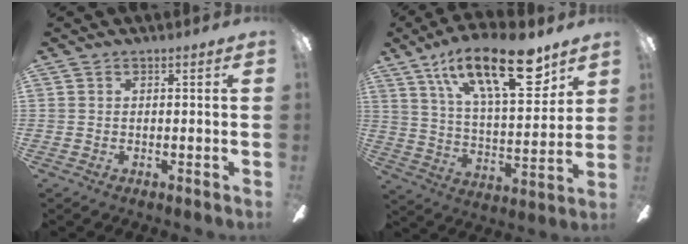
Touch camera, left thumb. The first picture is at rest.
{"total": 23.2, "force": [13.1, 9.1, 16.9], "torque": [-0.260, -0.062, 0.215]}